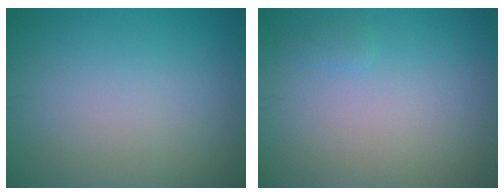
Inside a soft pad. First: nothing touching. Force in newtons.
{"total": 0.6, "press": 0.6, "slide": 0.1}